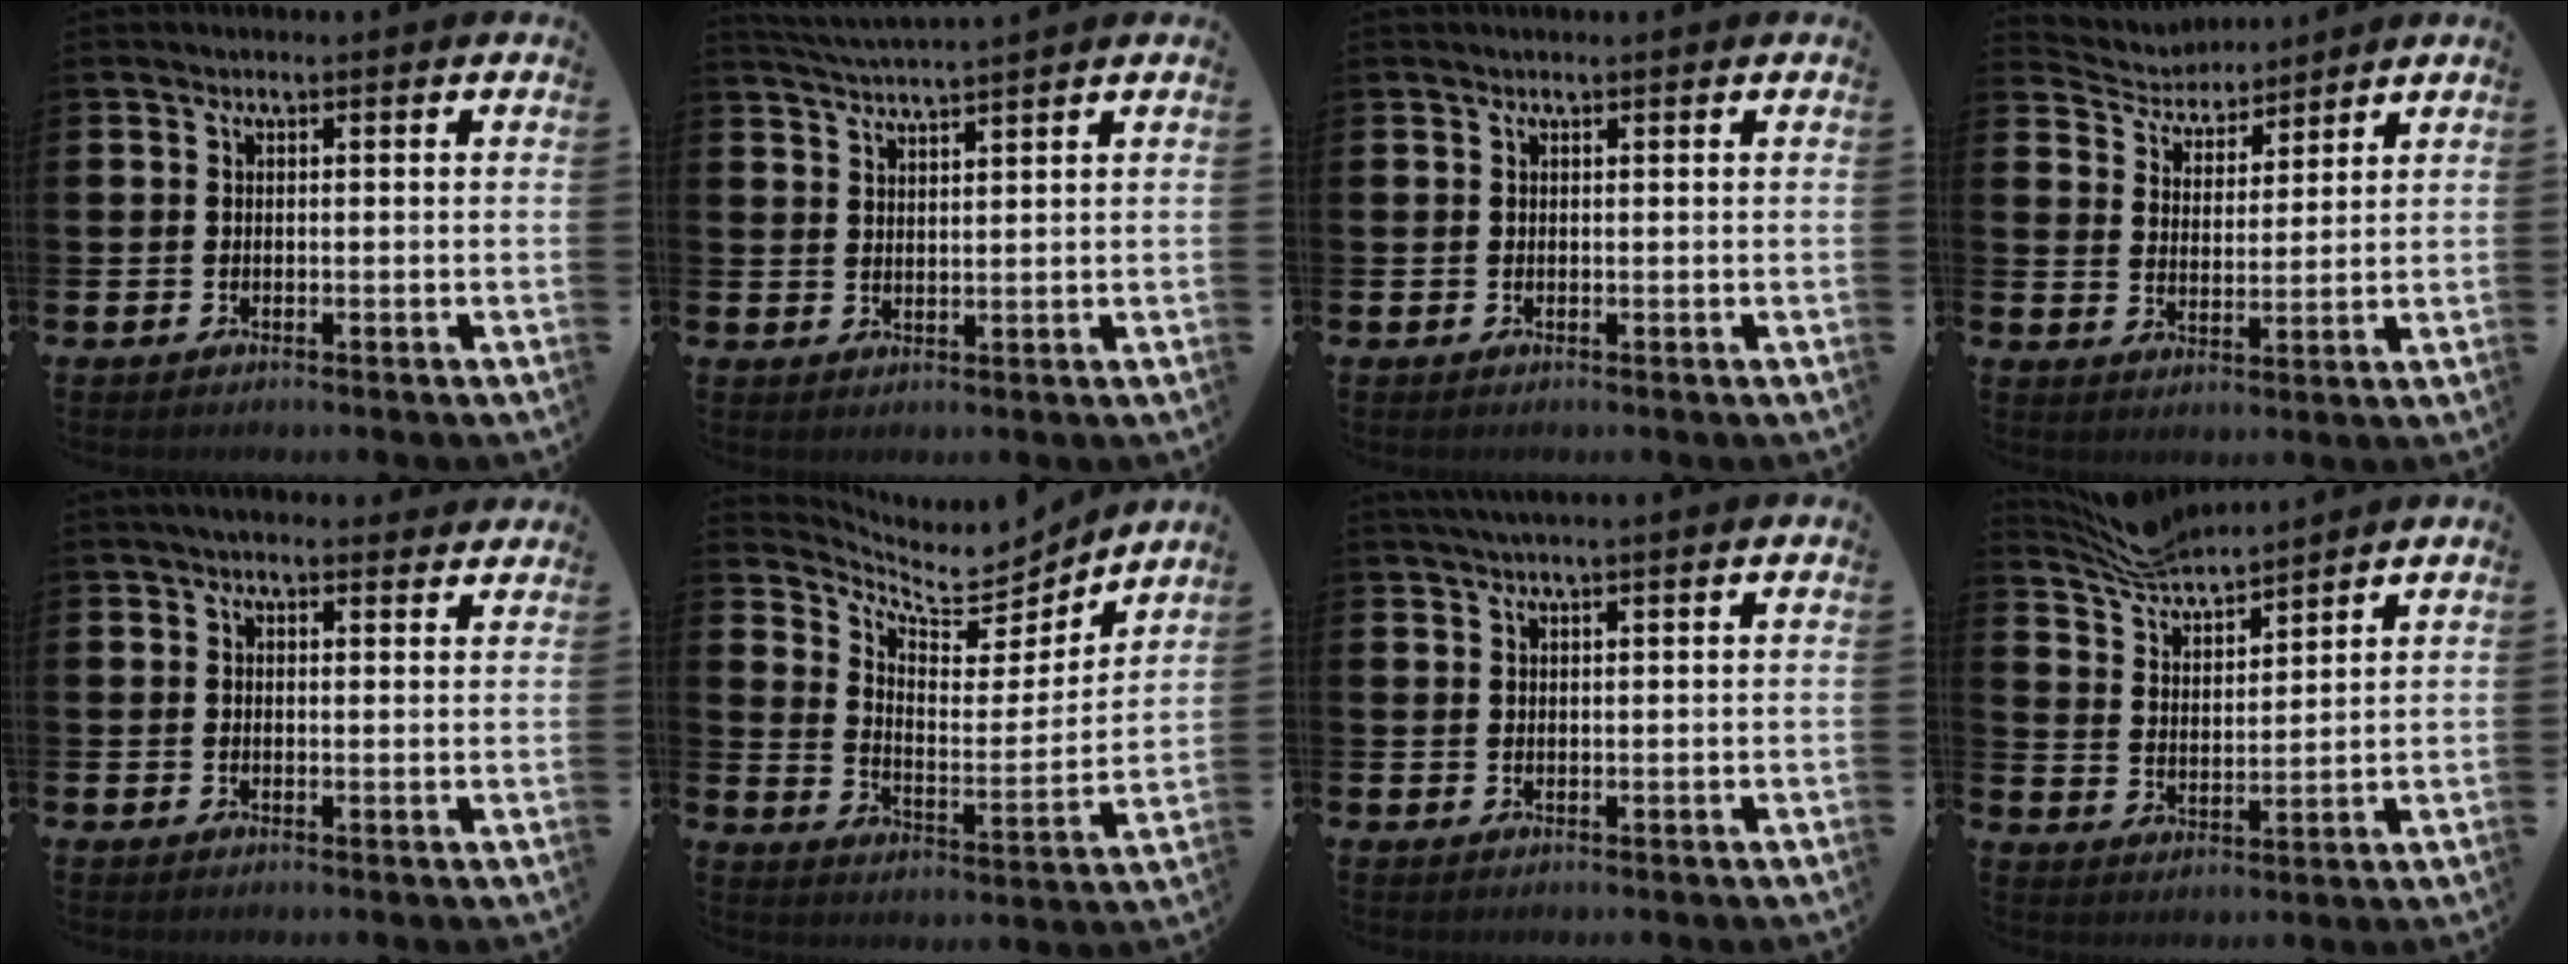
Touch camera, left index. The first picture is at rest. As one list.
[{"total": 3.4, "force": [3.3, -0.6, 0.0], "torque": [-0.016, -0.015, 0.061]}, {"total": 0.0}, {"total": 4.5, "force": [4.2, 1.5, -0.1], "torque": [-0.027, -0.028, 0.072]}, {"total": 2.5, "force": [2.4, 0.5, 0.5], "torque": [-0.007, -0.008, 0.042]}, {"total": 7.8, "force": [7.2, 2.5, 1.4], "torque": [-0.066, -0.060, 0.125]}, {"total": 1.7, "force": [1.5, -0.3, 0.8], "torque": [-0.023, 0.004, 0.029]}, {"total": 6.2, "force": [6.0, 0.9, 1.2], "torque": [-0.054, -0.032, 0.109]}]